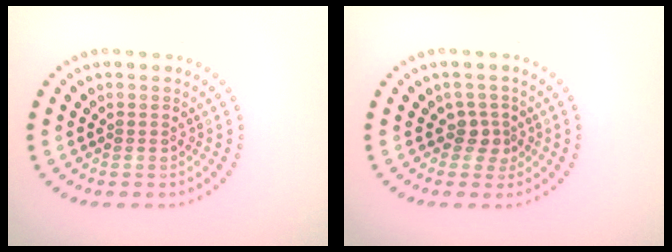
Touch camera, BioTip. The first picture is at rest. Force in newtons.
{"total": 1.8, "press": 1.3, "slide": 1.2}